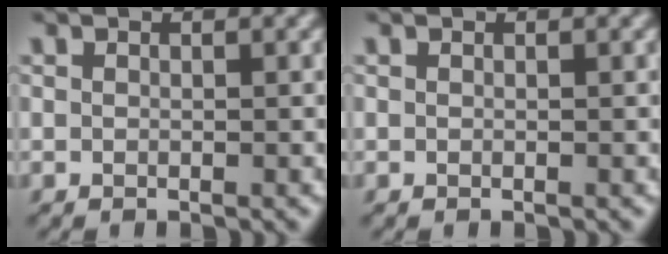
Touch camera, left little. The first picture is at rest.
{"total": 0.0}